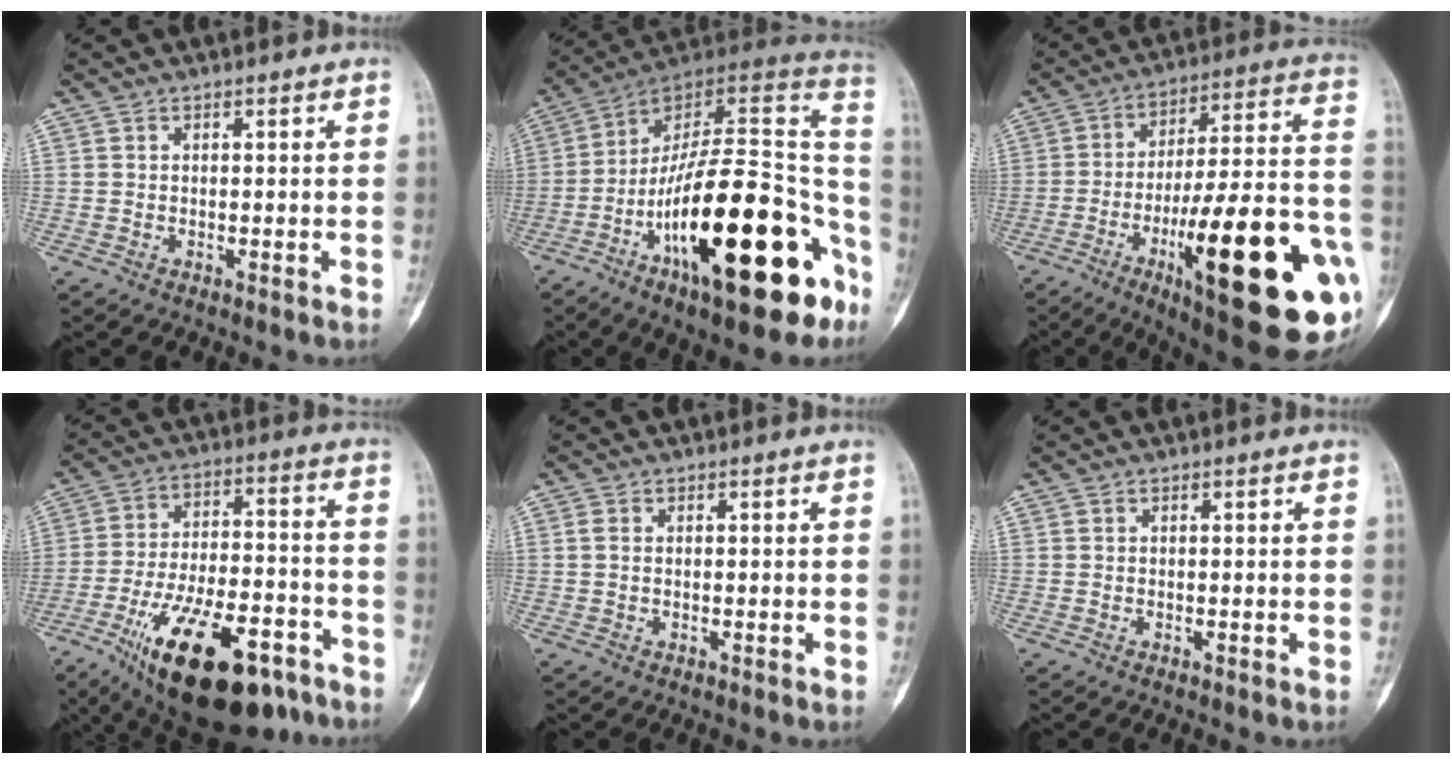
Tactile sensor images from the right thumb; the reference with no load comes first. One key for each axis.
{"total": 31.6, "fx": -11.8, "fy": 11.5, "fz": 26.9, "tx": -0.359, "ty": 0.060, "tz": -0.182}
{"total": 31.9, "fx": -10.4, "fy": 8.1, "fz": 29.1, "tx": -0.375, "ty": 0.028, "tz": -0.146}
{"total": 25.0, "fx": -14.3, "fy": 10.3, "fz": 17.8, "tx": -0.281, "ty": 0.059, "tz": -0.225}
{"total": 1.1, "fx": 0.0, "fy": 0.7, "fz": 0.8, "tx": -0.018, "ty": 0.000, "tz": -0.001}
{"total": 0.0}